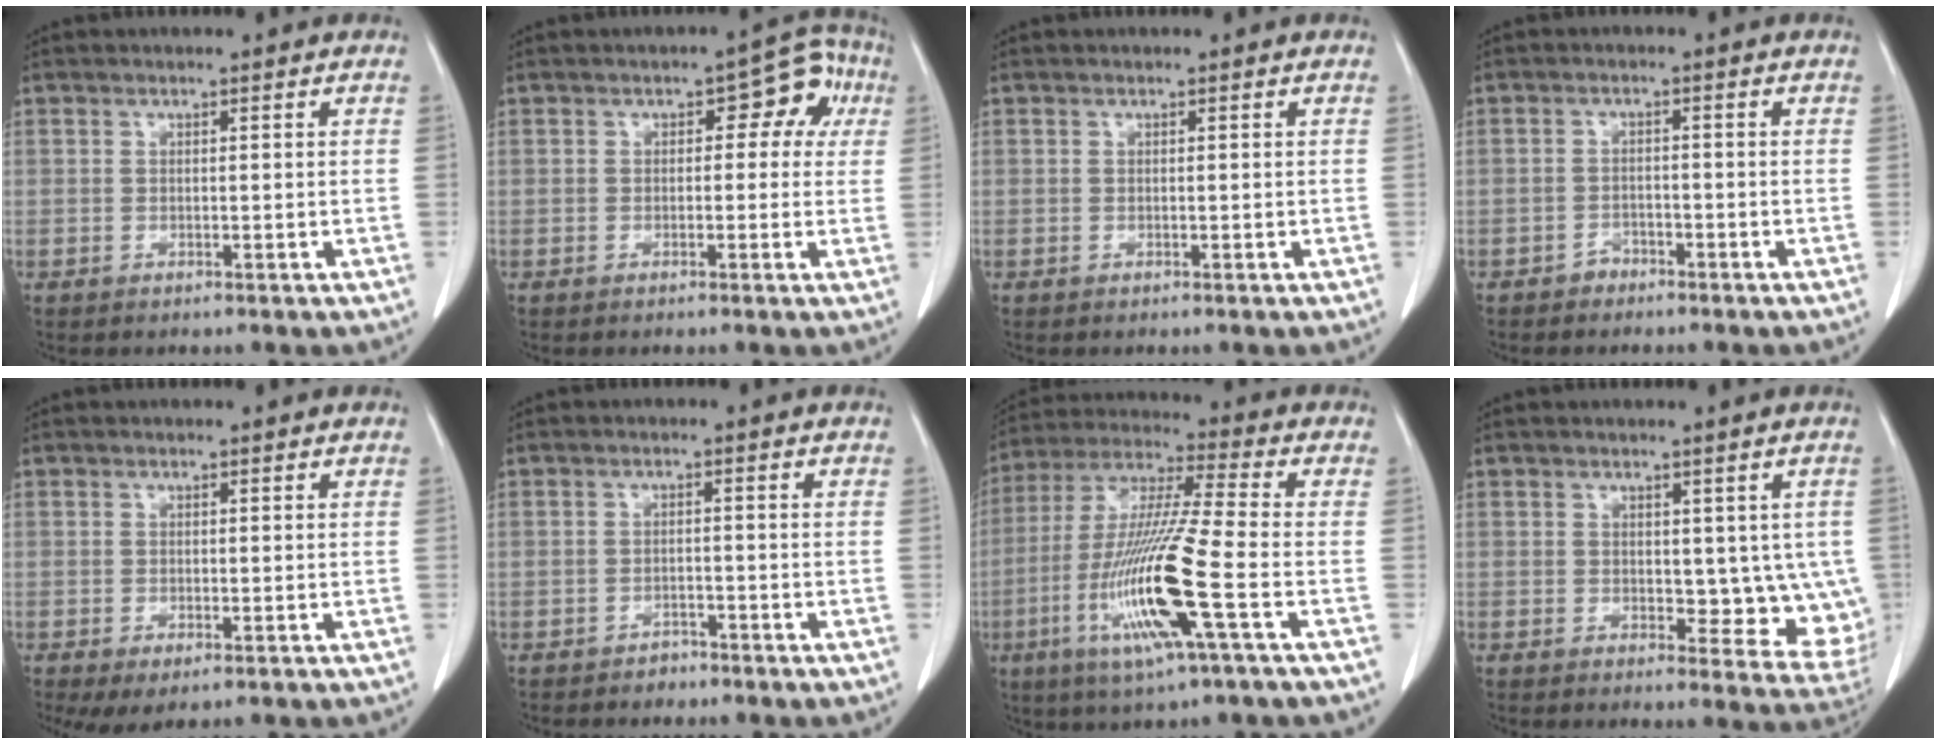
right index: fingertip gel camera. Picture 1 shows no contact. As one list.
[{"total": 6.3, "force": [1.2, 3.5, 5.2], "torque": [-0.044, 0.037, 0.008]}, {"total": 0.0}, {"total": 1.8, "force": [-1.5, 0.9, 0.1], "torque": [-0.001, 0.006, -0.023]}, {"total": 2.9, "force": [-1.4, 1.1, 2.3], "torque": [-0.033, -0.004, -0.012]}, {"total": 2.0, "force": [-1.7, 1.0, 0.3], "torque": [-0.005, 0.005, -0.023]}, {"total": 16.3, "force": [-5.2, -0.2, 15.4], "torque": [-0.321, -0.019, -0.101]}, {"total": 8.0, "force": [0.5, 4.7, 6.4], "torque": [-0.053, -0.010, 0.016]}]